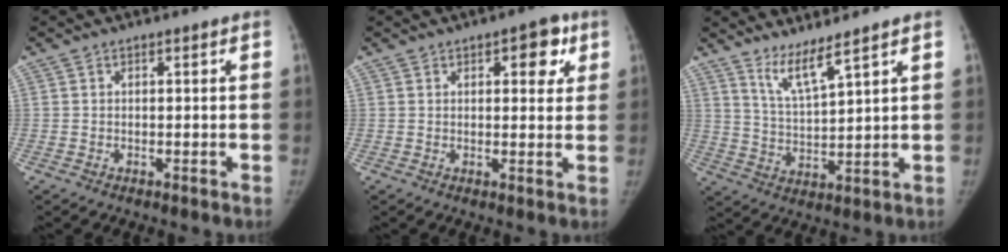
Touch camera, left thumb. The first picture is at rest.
{"total": 5.9, "force": [2.6, 3.0, 4.3], "torque": [-0.024, -0.005, 0.025]}
{"total": 6.2, "force": [4.9, 0.2, 3.8], "torque": [-0.073, -0.050, 0.103]}